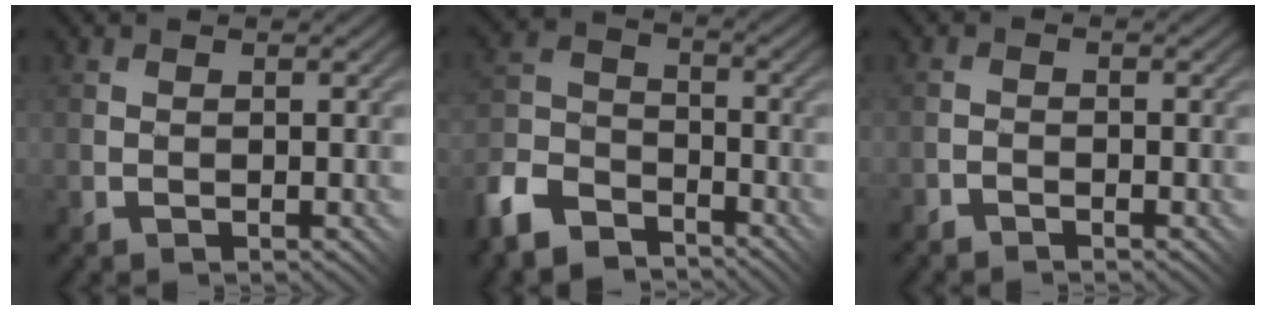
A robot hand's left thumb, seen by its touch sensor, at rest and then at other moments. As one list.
[{"total": 9.6, "force": [-7.2, 4.8, 4.0], "torque": [-0.104, -0.012, -0.154]}, {"total": 1.1, "force": [-1.1, 0.0, 0.0], "torque": [0.003, 0.010, -0.023]}]